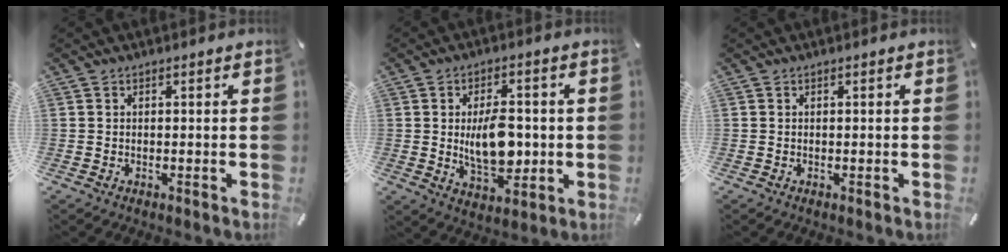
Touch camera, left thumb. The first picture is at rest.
{"total": 11.5, "force": [-0.2, 6.6, 9.5], "torque": [-0.150, -0.008, -0.007]}
{"total": 0.0}